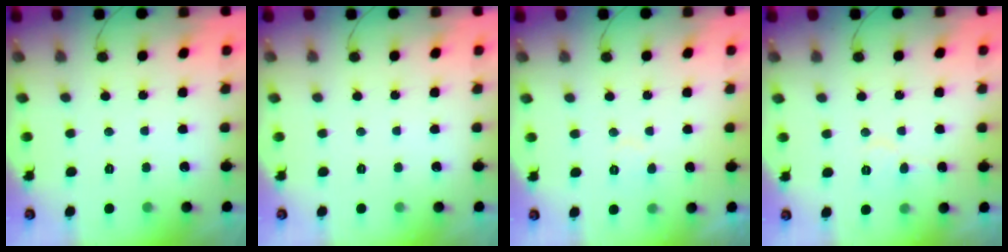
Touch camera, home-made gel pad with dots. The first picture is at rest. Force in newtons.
{"total": 0.0}
{"total": 4.3, "press": 4.3, "slide": 0.4}
{"total": 5.2, "press": 5.2, "slide": 0.3}